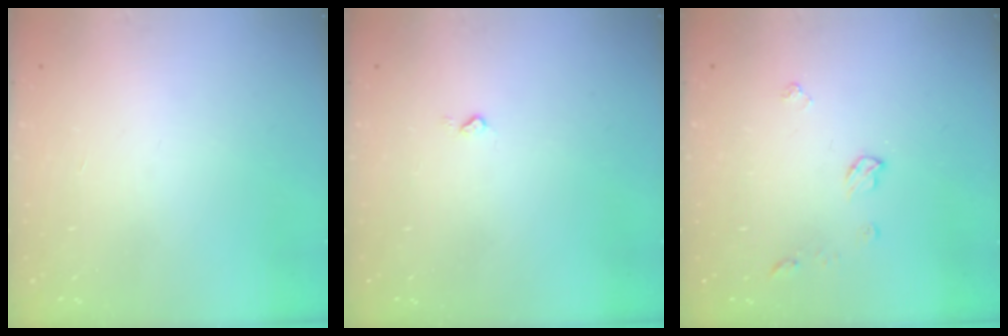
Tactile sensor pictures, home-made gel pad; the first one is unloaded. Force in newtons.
{"total": 2.7, "press": 2.7, "slide": 0.4}
{"total": 6.3, "press": 6.3, "slide": 0.3}